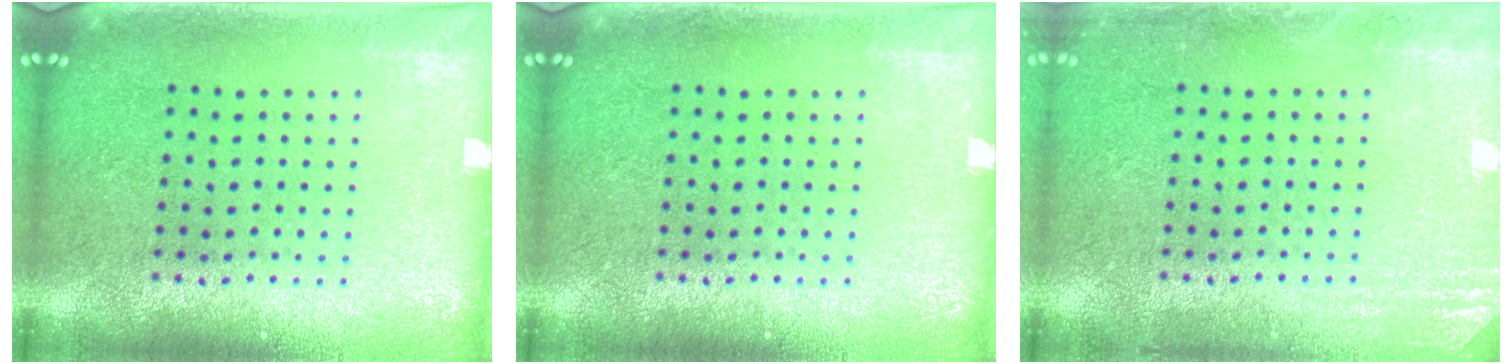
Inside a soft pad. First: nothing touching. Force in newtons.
{"total": 0.0}
{"total": 2.0, "press": 2.0, "slide": 0.4}